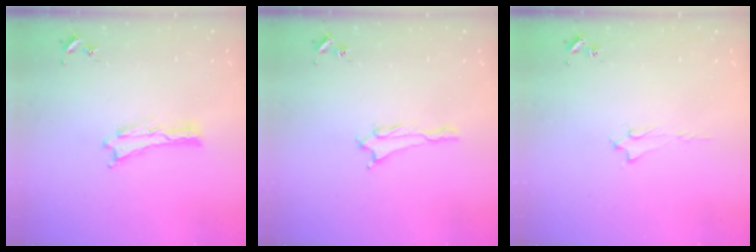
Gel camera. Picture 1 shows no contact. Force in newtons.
{"total": 1.6, "press": 1.6, "slide": 0.1}
{"total": 1.6, "press": 1.6, "slide": 0.2}